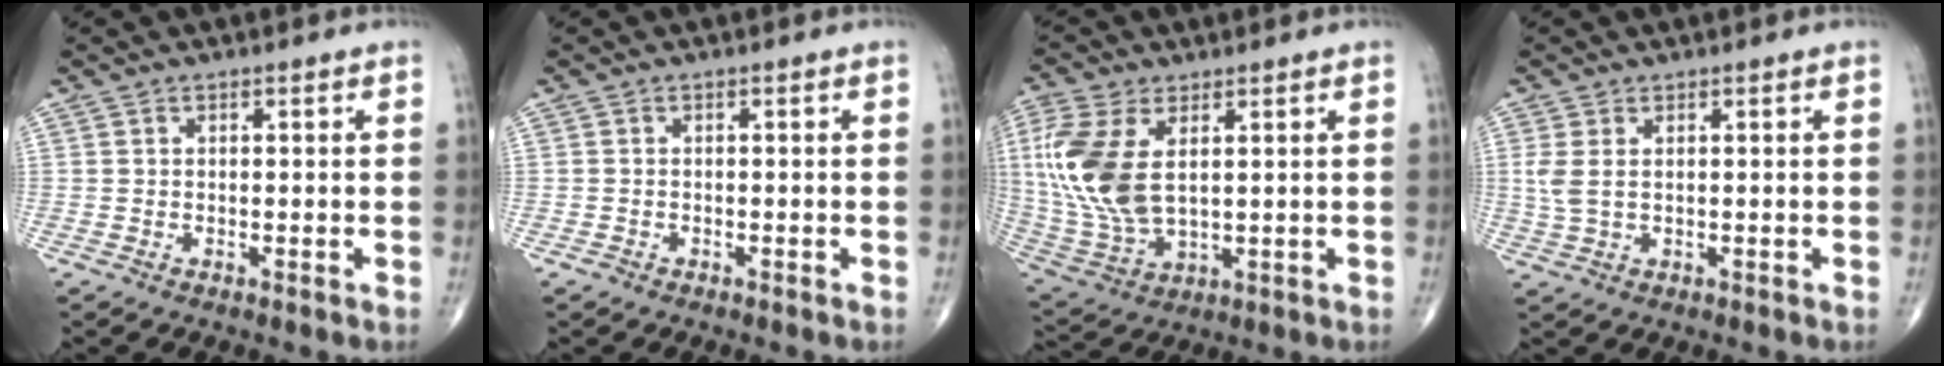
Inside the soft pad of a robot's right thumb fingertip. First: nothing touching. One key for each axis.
{"total": 0.6, "fx": -0.5, "fy": 0.4, "fz": 0.1, "tx": -0.003, "ty": 0.003, "tz": -0.011}
{"total": 15.4, "fx": 3.2, "fy": 8.4, "fz": 12.6, "tx": -0.291, "ty": -0.011, "tz": 0.072}
{"total": 3.6, "fx": 0.7, "fy": 2.0, "fz": 2.9, "tx": -0.079, "ty": 0.002, "tz": 0.019}